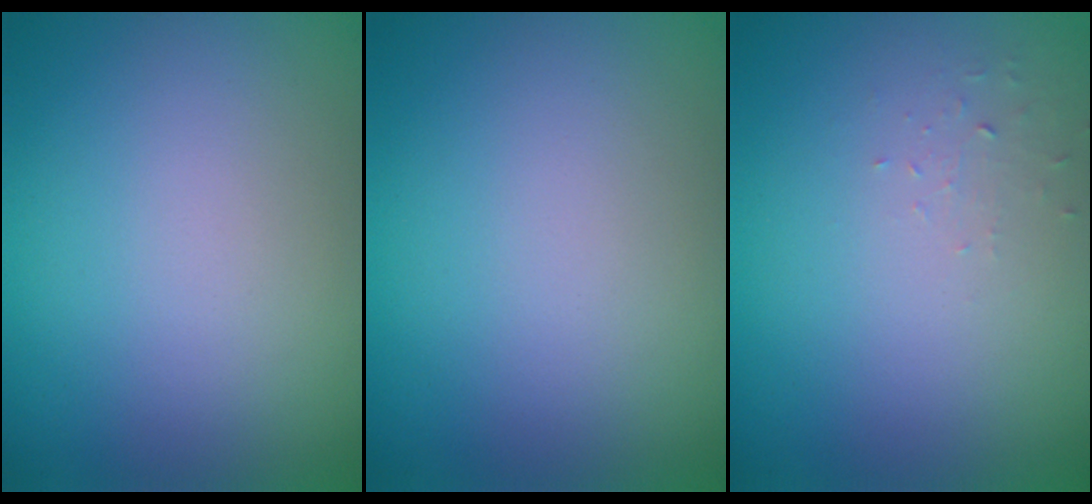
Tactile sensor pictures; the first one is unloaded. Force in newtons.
{"total": 0.0}
{"total": 0.6, "press": 0.3, "slide": 0.6}